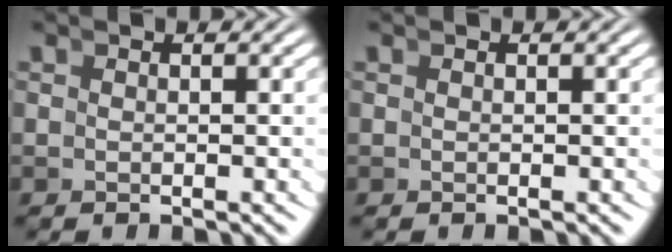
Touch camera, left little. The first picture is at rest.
{"total": 0.0}